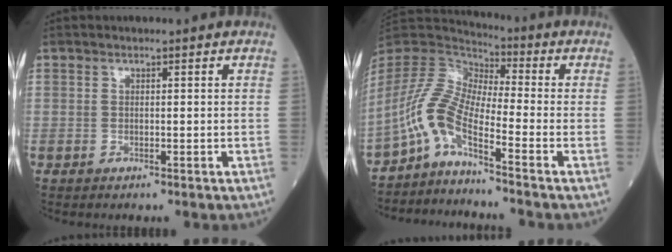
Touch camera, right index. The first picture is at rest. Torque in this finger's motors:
{"motor_torque": [1.11, -1.03, 0.58, 0.17]}